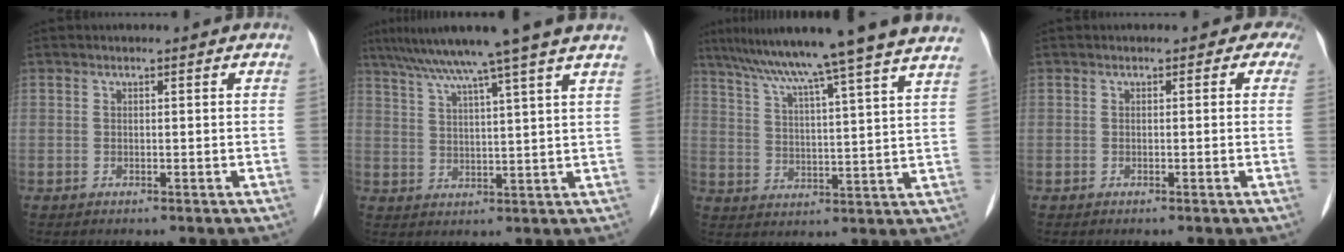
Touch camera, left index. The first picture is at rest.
{"total": 13.5, "force": [10.7, -2.3, 8.0], "torque": [-0.129, 0.012, 0.151]}
{"total": 21.6, "force": [18.0, -1.7, 11.7], "torque": [-0.194, -0.001, 0.248]}
{"total": 1.4, "force": [0.3, 1.3, 0.5], "torque": [0.013, 0.007, -0.014]}